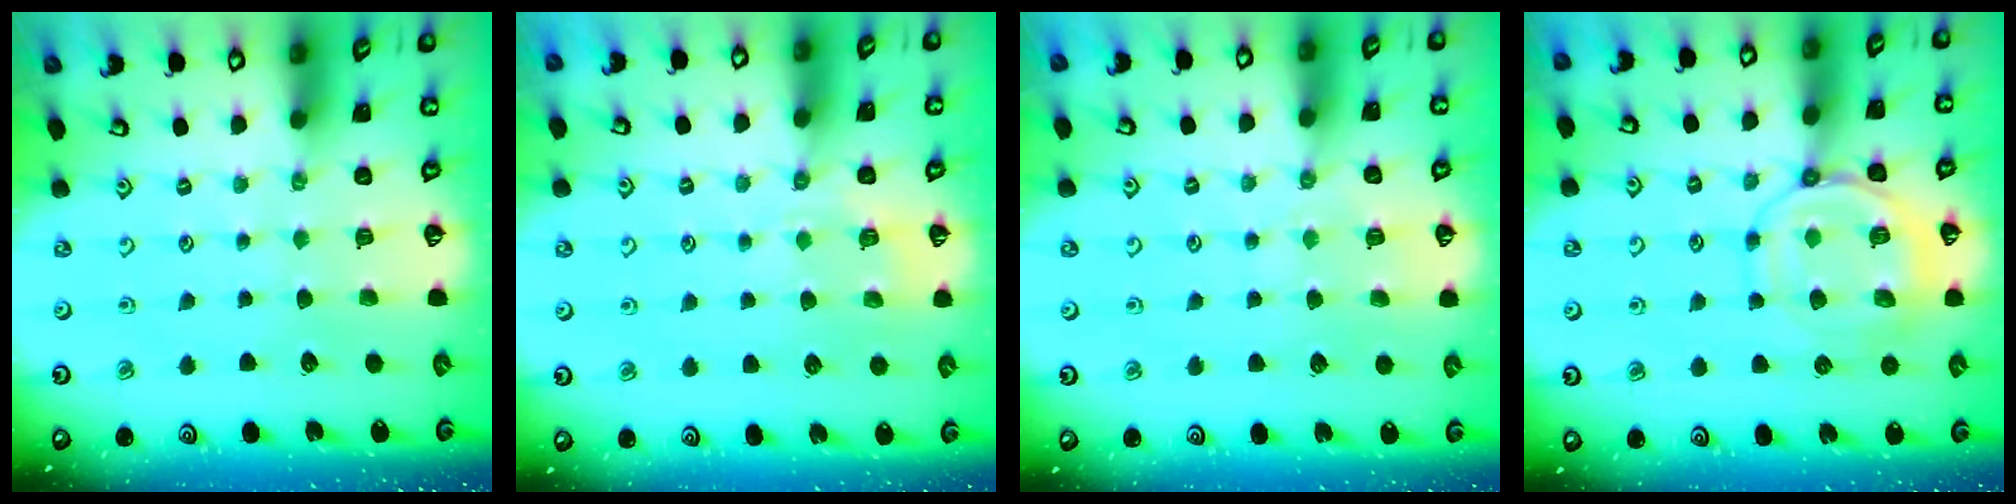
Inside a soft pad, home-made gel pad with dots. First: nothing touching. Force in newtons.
{"total": 6.0, "press": 5.8, "slide": 1.4}
{"total": 4.0, "press": 3.9, "slide": 0.6}
{"total": 11.2, "press": 11.1, "slide": 1.2}